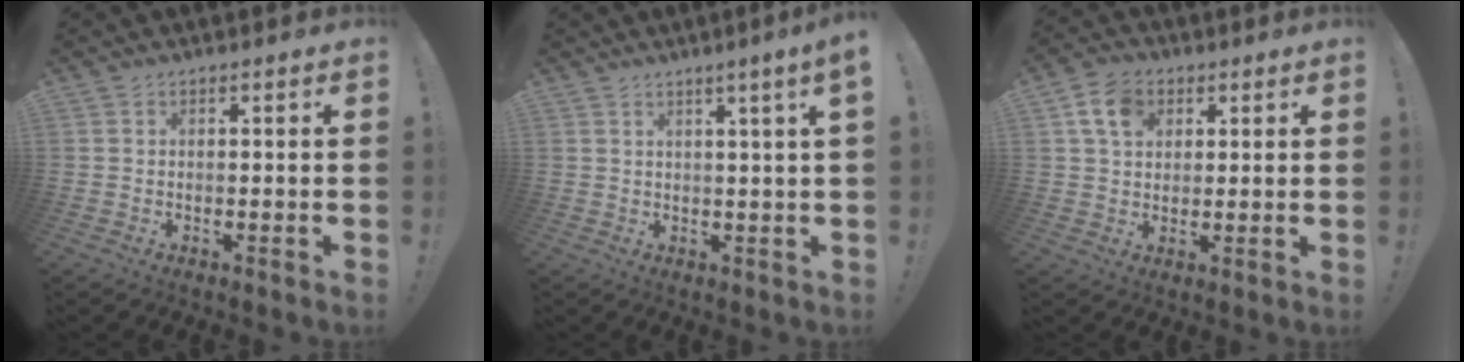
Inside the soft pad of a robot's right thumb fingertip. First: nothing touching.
{"total": 3.9, "force": [1.9, -0.8, 3.3], "torque": [-0.044, -0.011, 0.026]}
{"total": 8.9, "force": [3.6, 6.6, 4.8], "torque": [-0.085, 0.002, 0.072]}